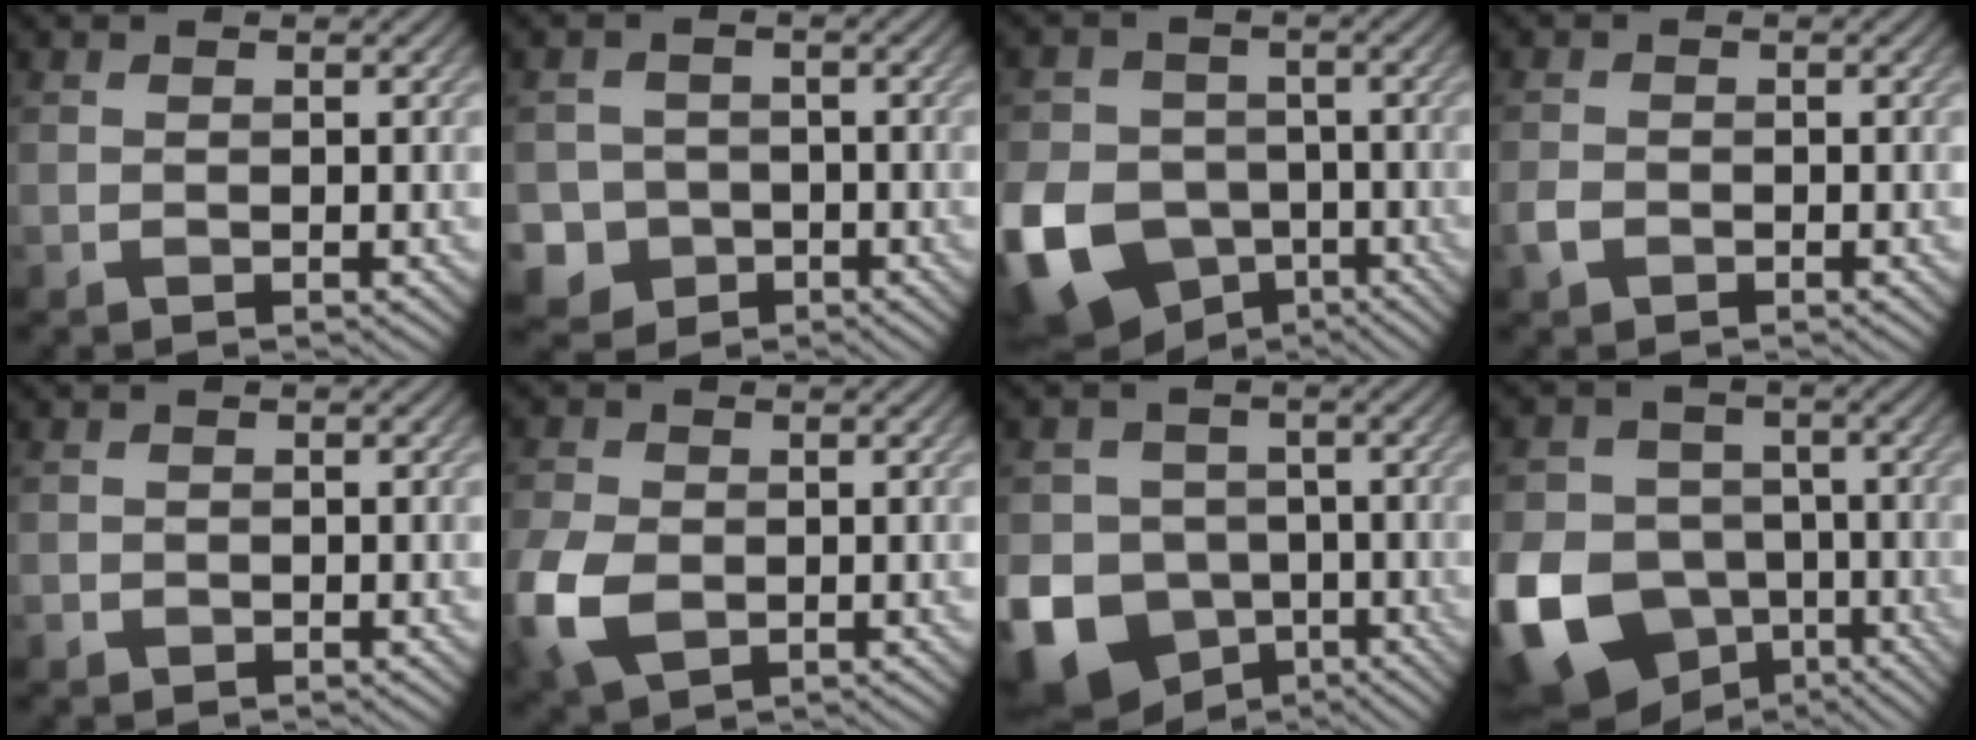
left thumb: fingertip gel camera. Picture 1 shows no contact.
{"total": 5.1, "force": [-2.1, 4.6, 0.9], "torque": [-0.020, -0.008, -0.058]}
{"total": 14.6, "force": [-6.0, 11.4, 6.9], "torque": [-0.200, -0.046, -0.120]}
{"total": 1.7, "force": [-0.9, 1.1, 0.8], "torque": [-0.020, -0.002, -0.023]}
{"total": 0.8, "force": [-0.4, 0.7, 0.1], "torque": [-0.001, -0.006, -0.010]}
{"total": 7.7, "force": [-1.9, 5.3, 5.2], "torque": [-0.150, -0.018, -0.044]}
{"total": 14.5, "force": [-6.2, 12.0, 5.4], "torque": [-0.152, -0.057, -0.124]}
{"total": 16.3, "force": [-6.8, 12.9, 7.3], "torque": [-0.211, -0.048, -0.133]}